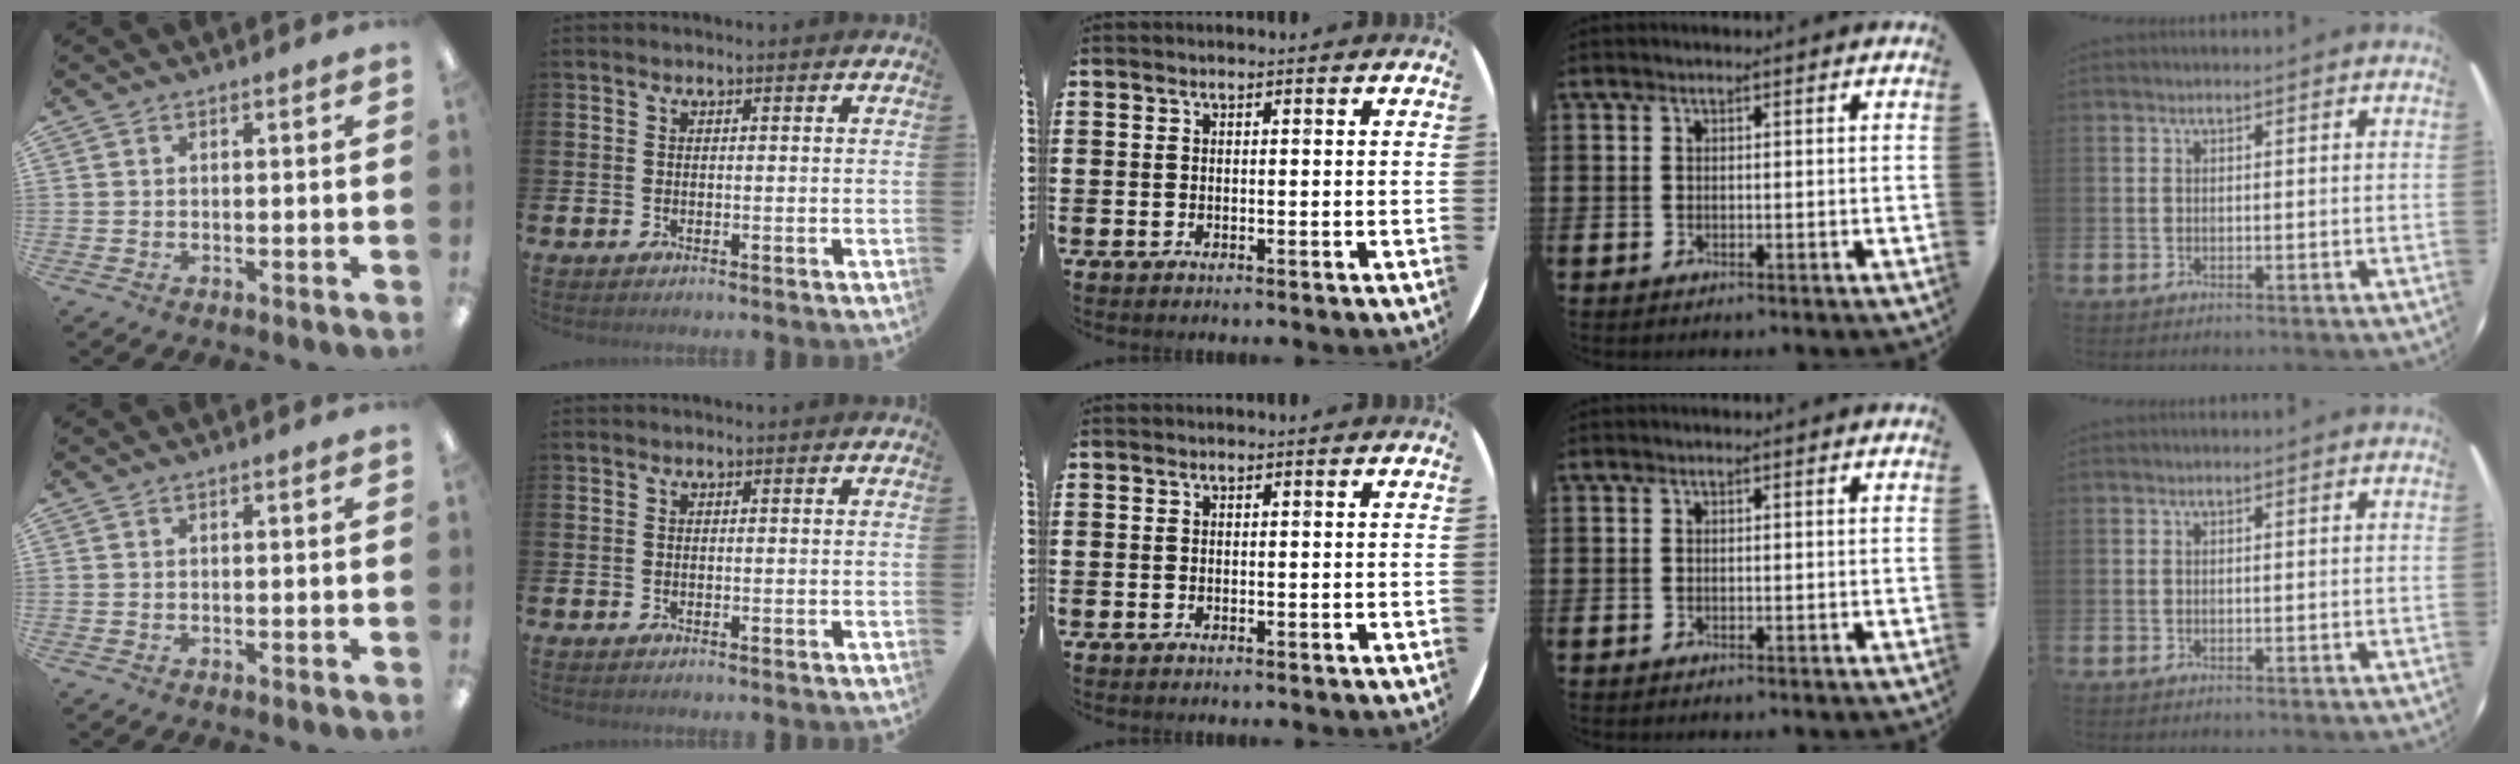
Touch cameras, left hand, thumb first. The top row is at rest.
{}